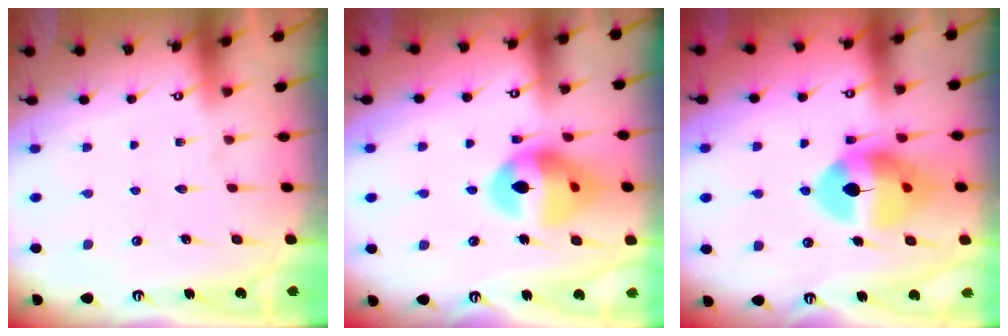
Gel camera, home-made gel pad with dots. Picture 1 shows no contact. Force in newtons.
{"total": 14.4, "press": 13.5, "slide": 5.0}
{"total": 13.0, "press": 12.9, "slide": 1.7}